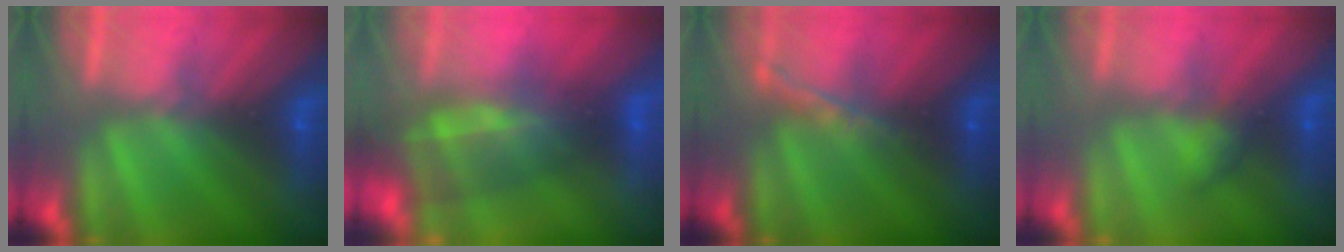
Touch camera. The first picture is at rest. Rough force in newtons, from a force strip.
{"total": 7.4}
{"total": 1.4}
{"total": 2.7}